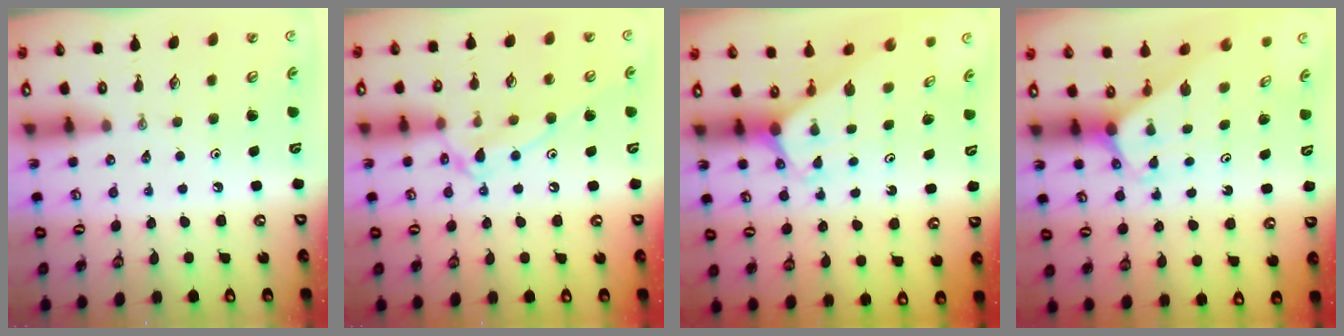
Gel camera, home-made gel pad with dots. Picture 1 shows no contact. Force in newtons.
{"total": 12.1, "press": 12.1, "slide": 0.7}
{"total": 2.1, "press": 2.1, "slide": 0.1}
{"total": 2.0, "press": 2.0, "slide": 0.2}